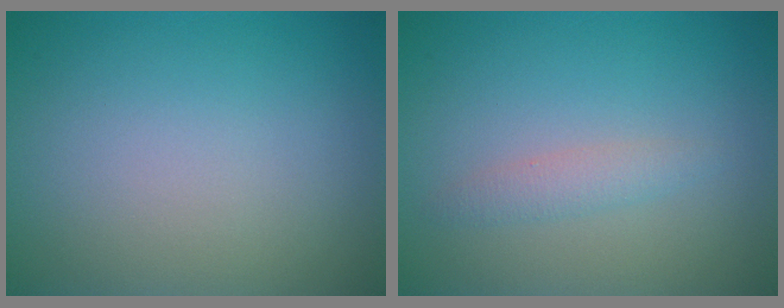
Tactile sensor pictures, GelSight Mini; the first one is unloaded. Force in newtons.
{"total": 1.4, "press": 1.4, "slide": 0.0}